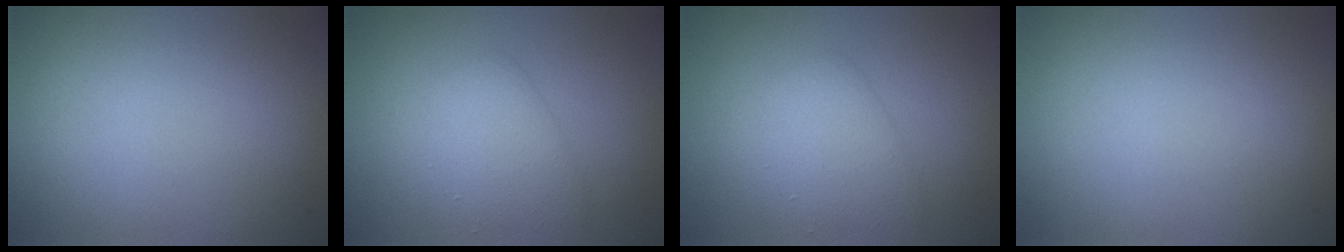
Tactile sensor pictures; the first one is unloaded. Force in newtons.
{"total": 2.9, "press": 2.9, "slide": 0.0}
{"total": 2.9, "press": 2.9, "slide": 0.0}
{"total": 0.0}